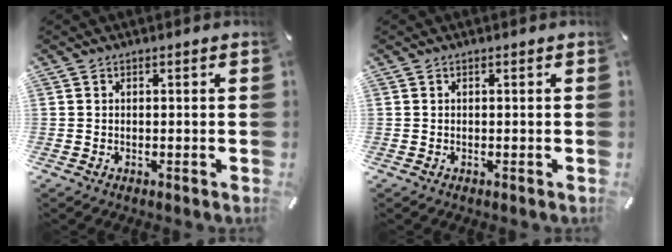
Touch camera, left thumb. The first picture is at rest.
{"total": 0.0}